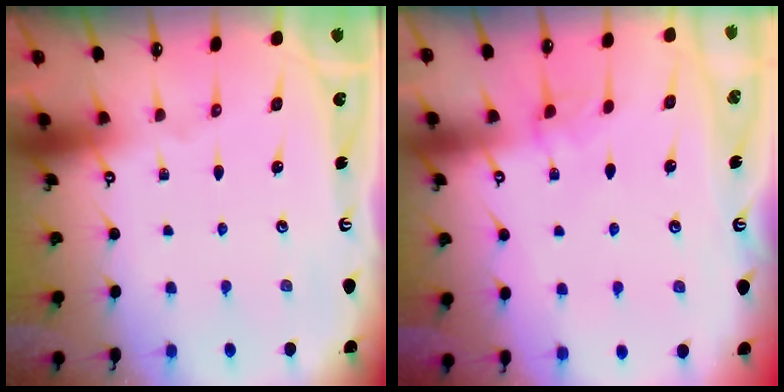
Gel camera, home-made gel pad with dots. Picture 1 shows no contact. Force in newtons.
{"total": 1.6, "press": 1.6, "slide": 0.4}